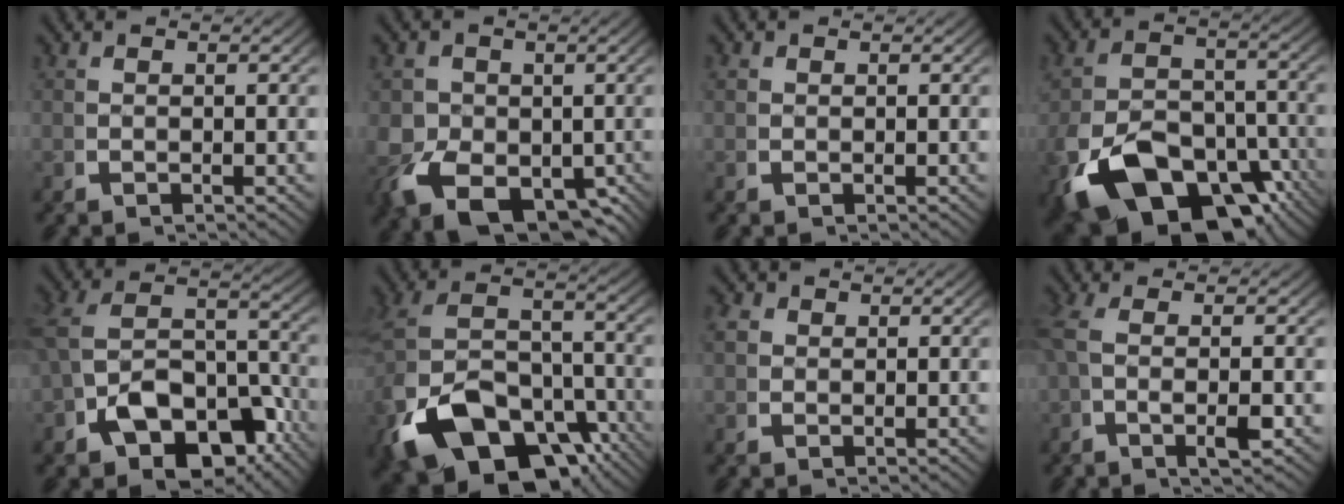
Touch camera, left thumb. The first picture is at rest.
{"total": 12.4, "force": [-3.9, 9.1, 7.5], "torque": [-0.175, -0.070, -0.028]}
{"total": 0.8, "force": [0.3, 0.7, 0.2], "torque": [-0.010, -0.008, 0.009]}
{"total": 15.0, "force": [-7.3, 9.2, 9.3], "torque": [-0.178, -0.069, -0.092]}
{"total": 11.2, "force": [-3.7, 7.8, 7.1], "torque": [-0.156, -0.049, -0.041]}
{"total": 15.4, "force": [-7.1, 9.7, 9.6], "torque": [-0.216, -0.068, -0.088]}
{"total": 1.9, "force": [0.6, 1.7, 0.7], "torque": [-0.021, -0.008, 0.012]}
{"total": 3.6, "force": [0.0, 0.9, 3.5], "torque": [-0.083, 0.003, -0.001]}